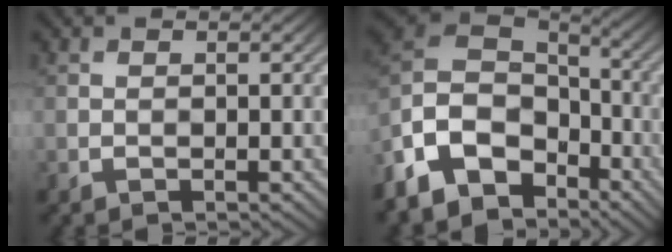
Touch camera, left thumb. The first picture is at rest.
{"total": 14.7, "force": [-8.4, 9.8, 7.1], "torque": [-0.227, -0.013, -0.147]}